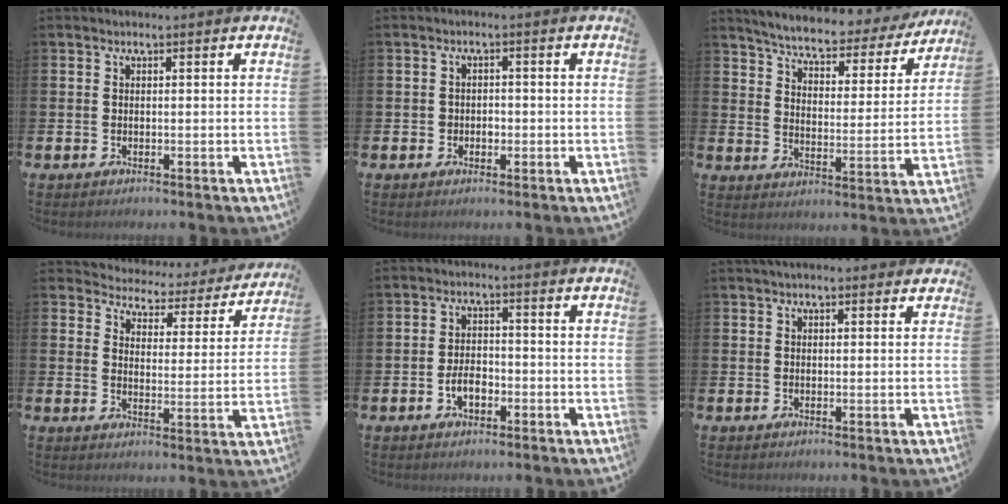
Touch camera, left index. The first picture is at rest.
{"total": 1.5, "force": [-0.3, 1.3, 0.6], "torque": [-0.002, 0.001, -0.010]}
{"total": 5.8, "force": [5.5, 0.9, 1.7], "torque": [-0.062, -0.041, 0.089]}
{"total": 3.7, "force": [3.4, 1.4, 0.1], "torque": [-0.022, -0.037, 0.050]}
{"total": 3.3, "force": [-1.2, 1.9, 2.4], "torque": [-0.033, 0.001, -0.026]}
{"total": 1.4, "force": [1.1, 0.5, 0.6], "torque": [-0.009, 0.006, 0.019]}